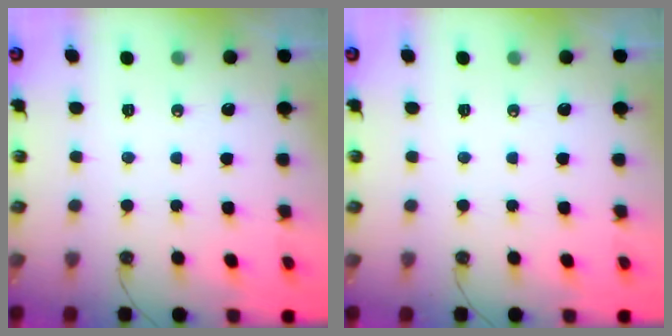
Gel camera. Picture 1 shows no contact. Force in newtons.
{"total": 0.0}